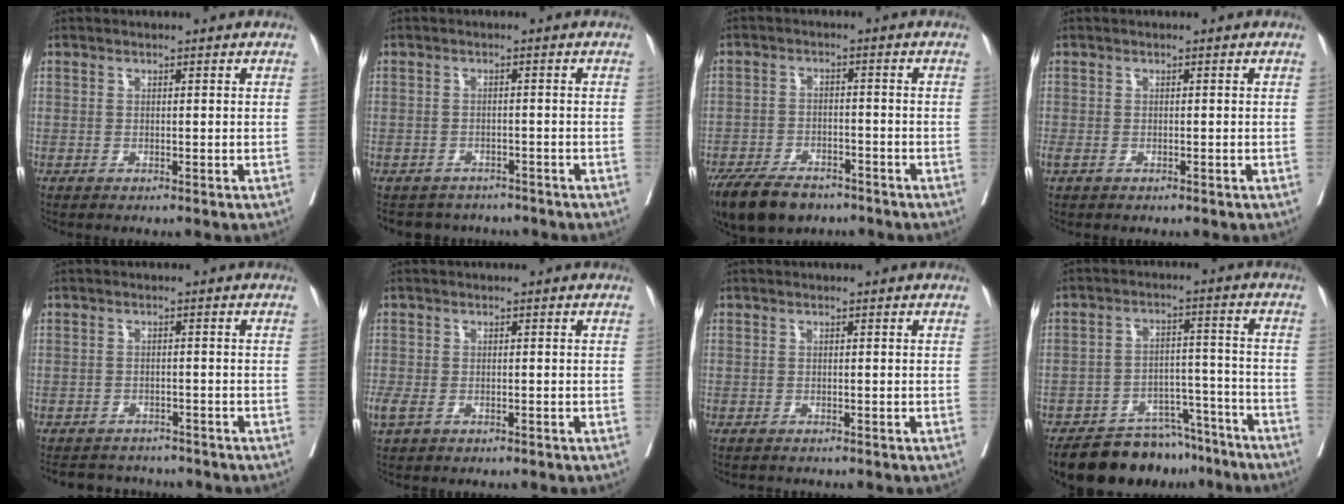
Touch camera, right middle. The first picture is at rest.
{"total": 5.4, "force": [-5.0, 2.2, 0.0], "torque": [0.004, 0.003, -0.064]}
{"total": 10.5, "force": [-7.9, 4.8, 4.9], "torque": [-0.088, -0.011, -0.129]}
{"total": 0.6, "force": [-0.2, 0.4, 0.4], "torque": [-0.017, -0.003, -0.002]}
{"total": 8.2, "force": [-7.6, 2.7, 1.5], "torque": [-0.025, 0.004, -0.098]}
{"total": 2.5, "force": [-1.0, 1.5, 1.7], "torque": [-0.048, -0.007, -0.013]}
{"total": 0.7, "force": [-0.7, 0.2, 0.0], "torque": [-0.009, -0.001, -0.014]}
{"total": 13.4, "force": [-11.4, 5.2, 4.6], "torque": [-0.054, 0.020, -0.172]}